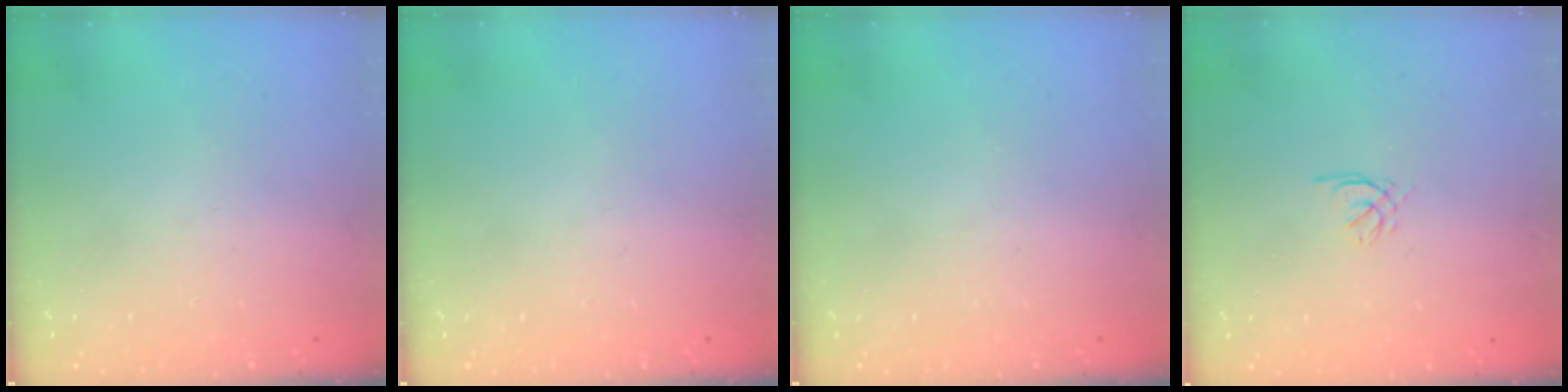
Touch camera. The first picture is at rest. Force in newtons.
{"total": 0.0}
{"total": 0.0}
{"total": 0.9, "press": 0.8, "slide": 0.4}